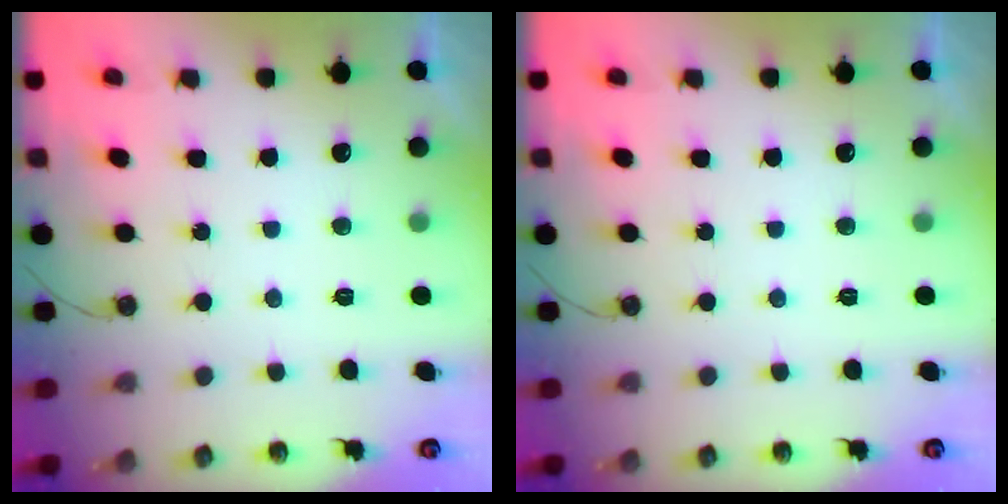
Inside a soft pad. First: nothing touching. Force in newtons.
{"total": 0.0}